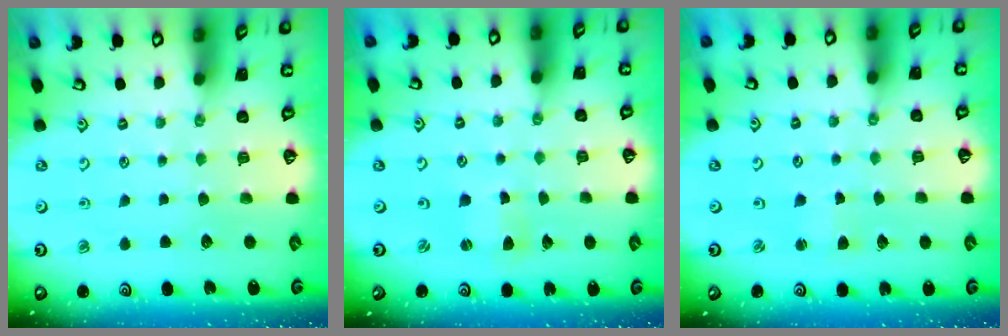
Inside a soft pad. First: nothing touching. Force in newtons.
{"total": 1.4, "press": 1.4, "slide": 0.2}
{"total": 2.0, "press": 2.0, "slide": 0.3}